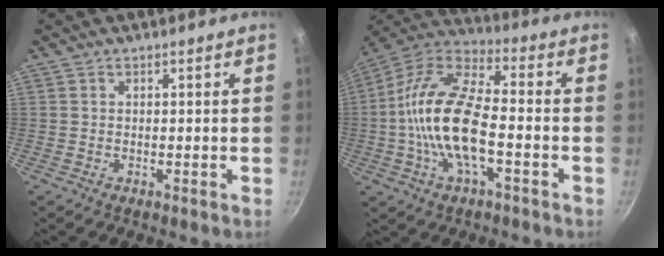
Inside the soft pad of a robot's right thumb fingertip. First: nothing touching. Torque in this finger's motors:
{"motor_torque": [0.61, 1.07, 2.26, -0.51, 0.76]}